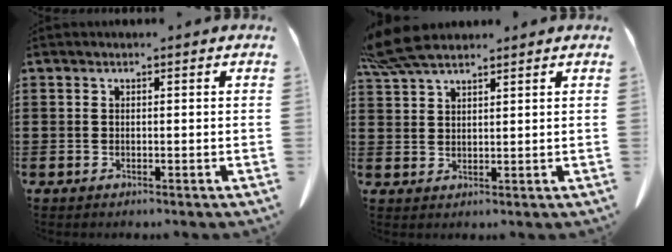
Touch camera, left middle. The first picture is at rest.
{"total": 6.3, "force": [5.1, 1.4, 3.3], "torque": [-0.086, -0.009, 0.095]}